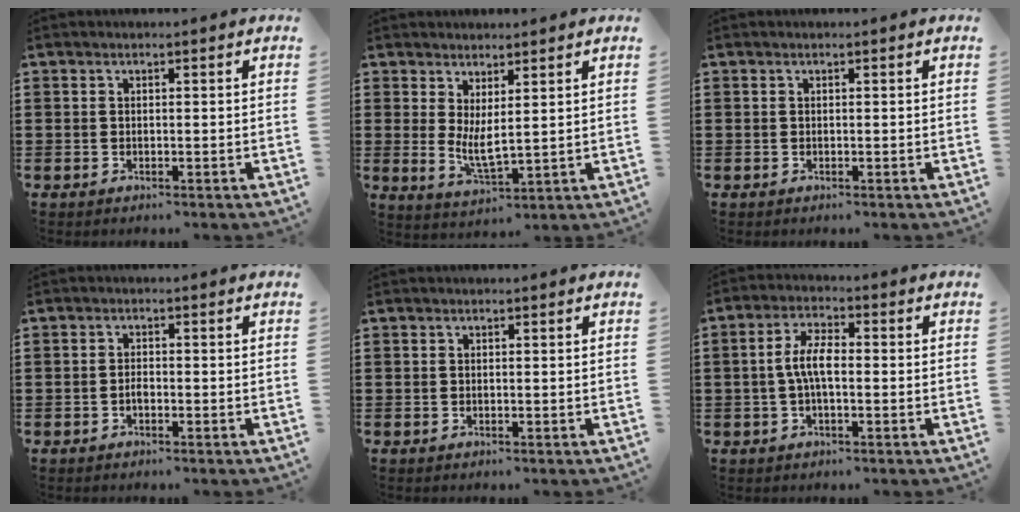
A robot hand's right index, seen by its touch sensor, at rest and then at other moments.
{"total": 3.9, "force": [1.1, 1.1, 3.6], "torque": [-0.076, -0.005, 0.021]}
{"total": 0.0}
{"total": 1.2, "force": [-0.6, 0.5, 0.9], "torque": [-0.021, -0.004, -0.010]}
{"total": 0.0}
{"total": 5.4, "force": [-0.4, 2.0, 4.9], "torque": [-0.111, 0.001, -0.016]}